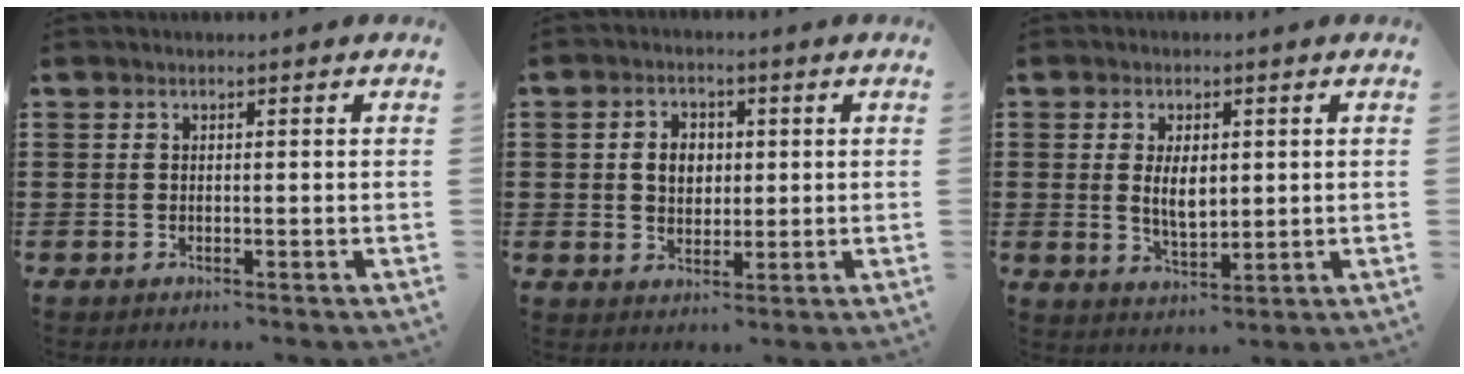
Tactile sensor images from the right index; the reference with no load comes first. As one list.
[{"total": 4.1, "force": [0.4, 3.1, 2.6], "torque": [-0.052, 0.009, 0.001]}, {"total": 4.9, "force": [0.7, 2.5, 4.2], "torque": [-0.069, 0.003, 0.008]}]